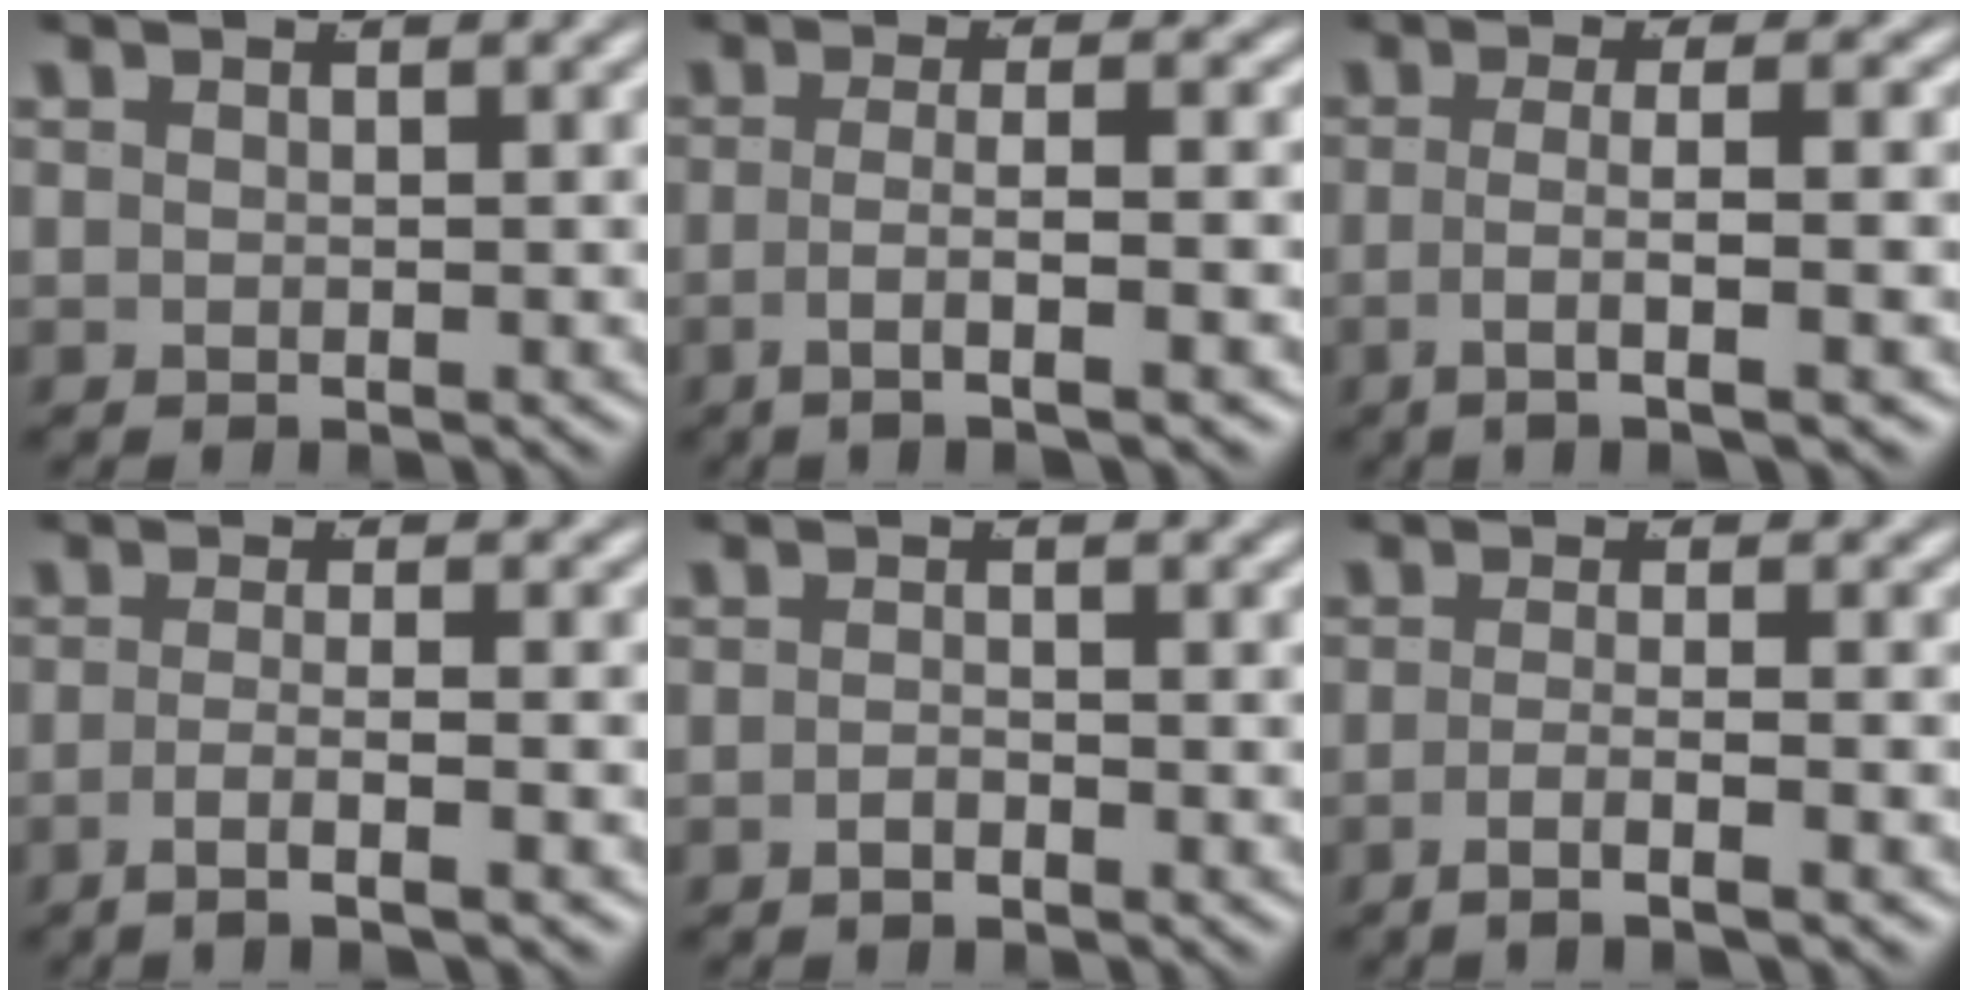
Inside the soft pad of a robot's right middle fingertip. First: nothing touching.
{"total": 4.1, "force": [-2.6, -0.1, 3.2], "torque": [-0.065, -0.016, -0.036]}
{"total": 4.4, "force": [-2.3, -0.1, 3.7], "torque": [-0.073, -0.016, -0.030]}
{"total": 3.5, "force": [-2.7, -0.3, 2.2], "torque": [-0.053, -0.019, -0.038]}
{"total": 1.2, "force": [-1.2, 0.0, 0.3], "torque": [-0.008, -0.006, -0.021]}
{"total": 3.2, "force": [-2.5, -0.4, 1.9], "torque": [-0.045, -0.016, -0.038]}